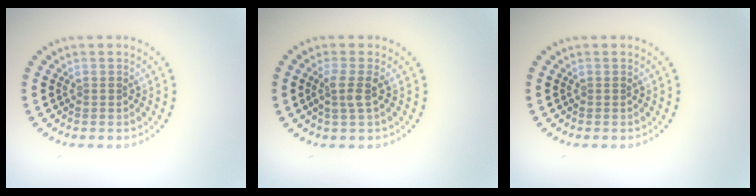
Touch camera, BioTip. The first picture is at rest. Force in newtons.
{"total": 1.9, "press": 1.5, "slide": 1.2}
{"total": 0.0}